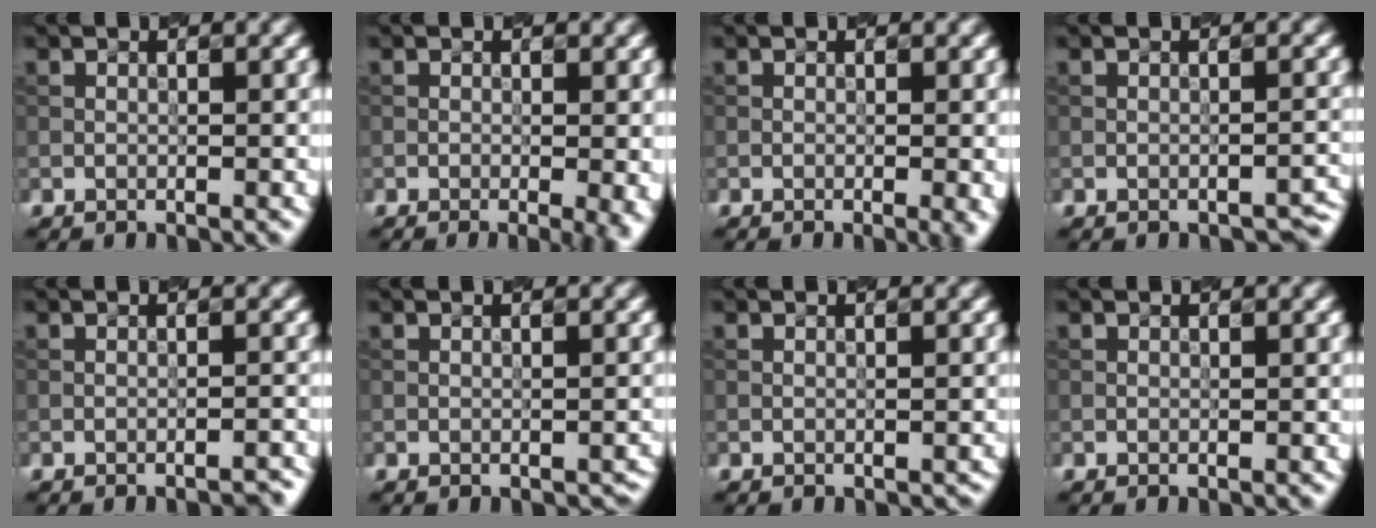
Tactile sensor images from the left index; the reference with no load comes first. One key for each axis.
{"total": 4.7, "fx": -1.0, "fy": 1.7, "fz": 4.2, "tx": -0.038, "ty": -0.005, "tz": -0.003}
{"total": 2.0, "fx": -0.5, "fy": 0.5, "fz": 1.9, "tx": -0.016, "ty": 0.001, "tz": -0.005}
{"total": 1.6, "fx": -1.5, "fy": 0.3, "fz": 0.5, "tx": 0.001, "ty": 0.009, "tz": -0.020}
{"total": 1.9, "fx": -1.7, "fy": 0.4, "fz": 0.9, "tx": -0.001, "ty": 0.016, "tz": -0.027}
{"total": 0.5, "fx": -0.3, "fy": 0.3, "fz": 0.3, "tx": 0.003, "ty": 0.002, "tz": 0.001}
{"total": 0.0}
{"total": 0.0}